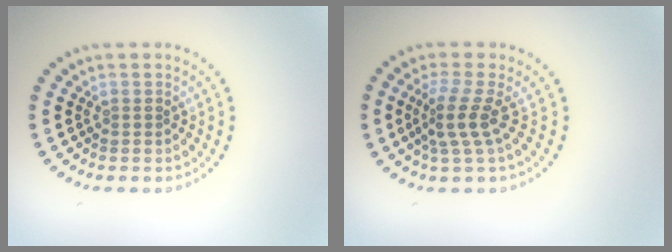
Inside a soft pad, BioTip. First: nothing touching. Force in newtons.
{"total": 2.9, "press": 2.0, "slide": 2.1}